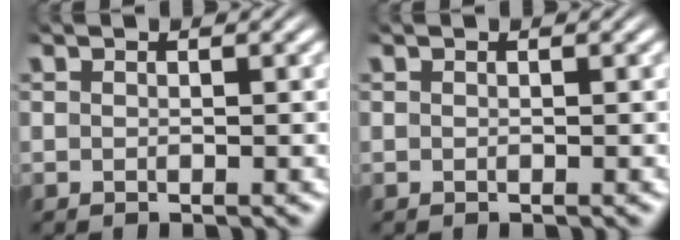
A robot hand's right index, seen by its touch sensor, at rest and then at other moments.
{"total": 0.0}